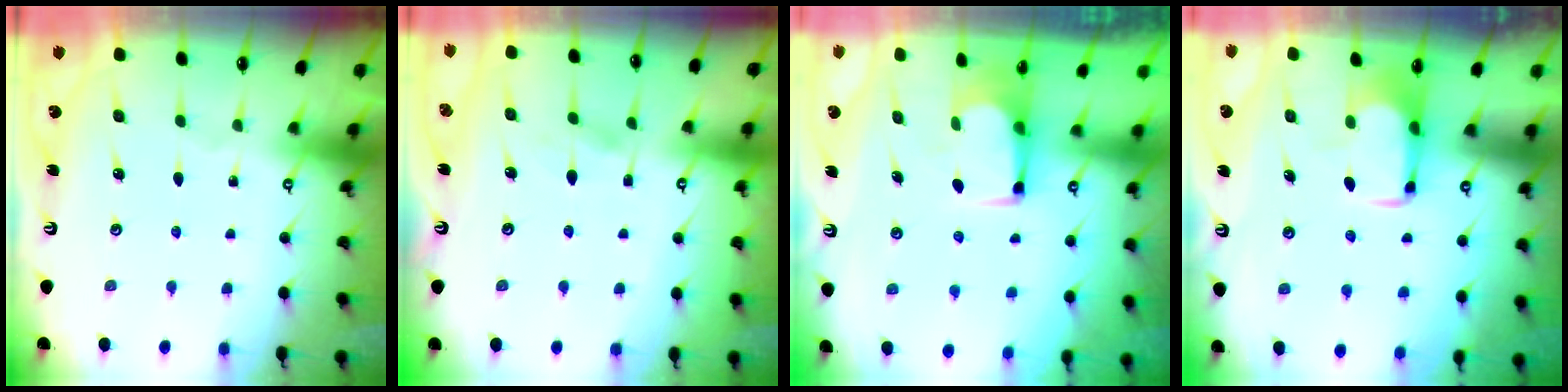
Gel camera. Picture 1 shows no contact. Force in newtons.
{"total": 4.5, "press": 4.5, "slide": 0.4}
{"total": 2.1, "press": 2.1, "slide": 0.1}
{"total": 1.9, "press": 1.8, "slide": 0.4}